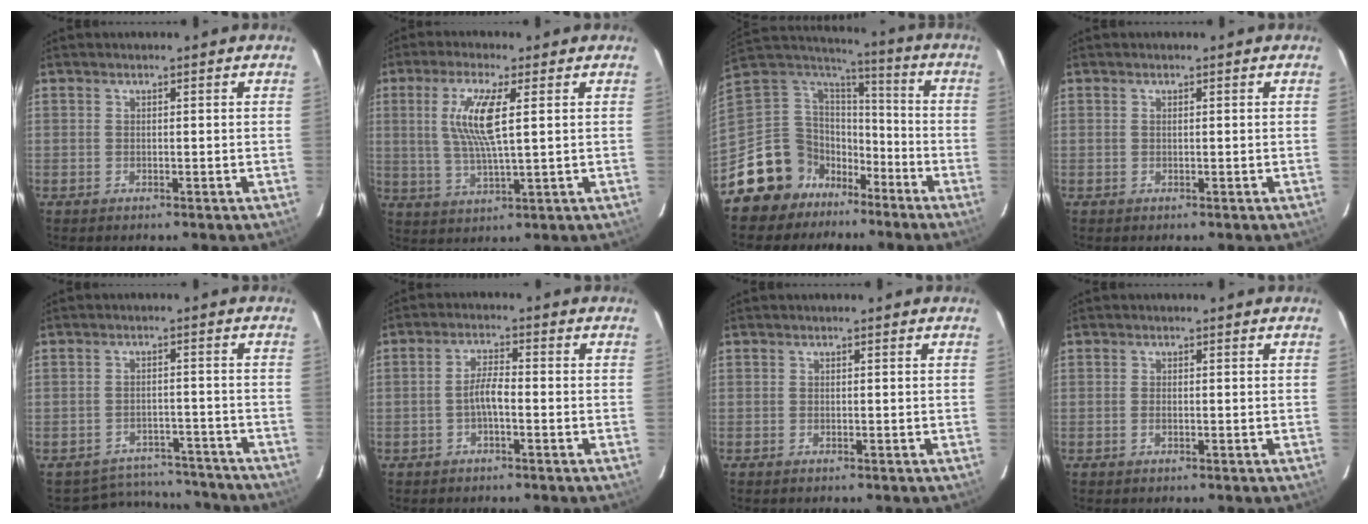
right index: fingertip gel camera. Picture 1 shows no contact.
{"total": 9.1, "force": [2.2, 1.1, 8.7], "torque": [-0.177, -0.002, 0.044]}
{"total": 16.0, "force": [-10.8, 11.4, 3.0], "torque": [-0.099, 0.050, -0.186]}
{"total": 0.0}
{"total": 11.8, "force": [-10.7, 4.6, 1.4], "torque": [-0.035, 0.033, -0.131]}
{"total": 3.4, "force": [-1.4, 0.7, 3.0], "torque": [-0.063, 0.009, -0.027]}
{"total": 0.0}
{"total": 0.9, "force": [-0.4, 0.5, 0.7], "torque": [-0.015, 0.000, -0.007]}